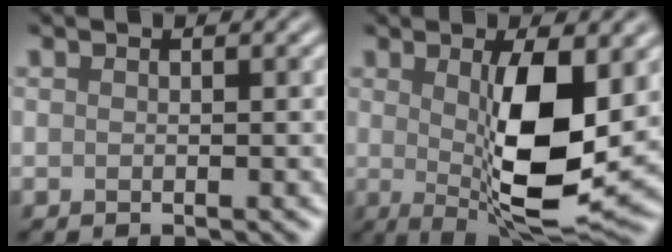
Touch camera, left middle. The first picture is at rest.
{"total": 9.3, "force": [0.2, 2.6, 8.9], "torque": [-0.144, -0.014, 0.016]}